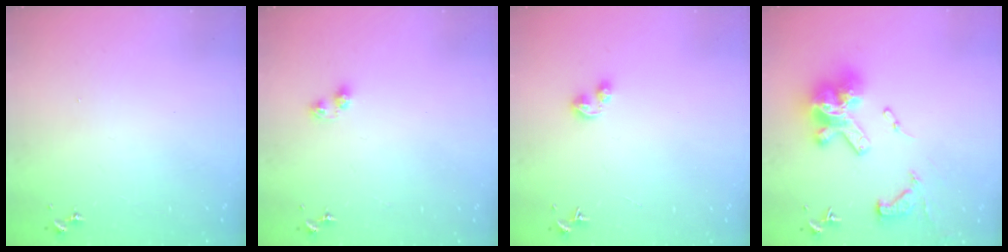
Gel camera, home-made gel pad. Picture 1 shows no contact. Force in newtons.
{"total": 4.3, "press": 4.3, "slide": 0.1}
{"total": 4.5, "press": 4.3, "slide": 1.1}
{"total": 20.0, "press": 19.9, "slide": 2.0}